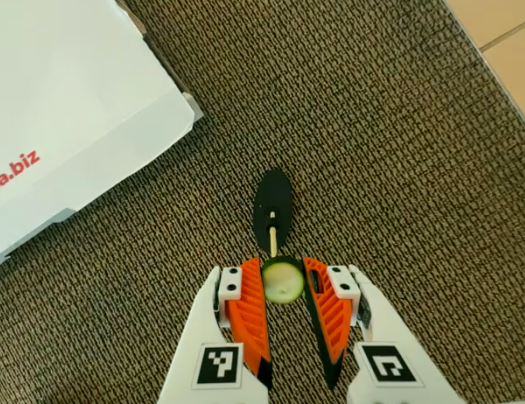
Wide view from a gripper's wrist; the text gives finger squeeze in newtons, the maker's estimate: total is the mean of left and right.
{"total": 6.9, "left": 7.0, "right": 6.8}